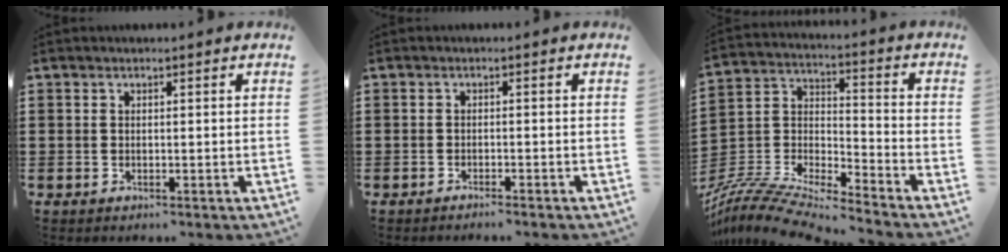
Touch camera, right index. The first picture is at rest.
{"total": 1.1, "force": [-1.0, -0.2, 0.2], "torque": [-0.006, 0.001, -0.021]}
{"total": 9.1, "force": [-8.7, 0.8, 2.8], "torque": [-0.068, 0.001, -0.180]}